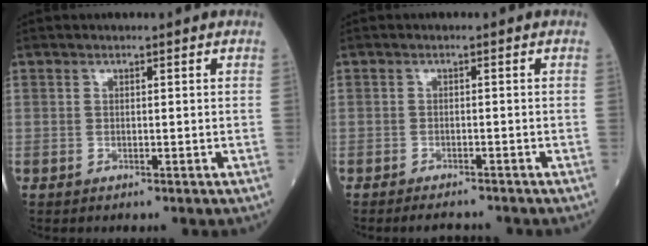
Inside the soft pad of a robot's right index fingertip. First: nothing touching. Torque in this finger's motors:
{"motor_torque": [-0.04, 0.04, 0.04, -0.01]}